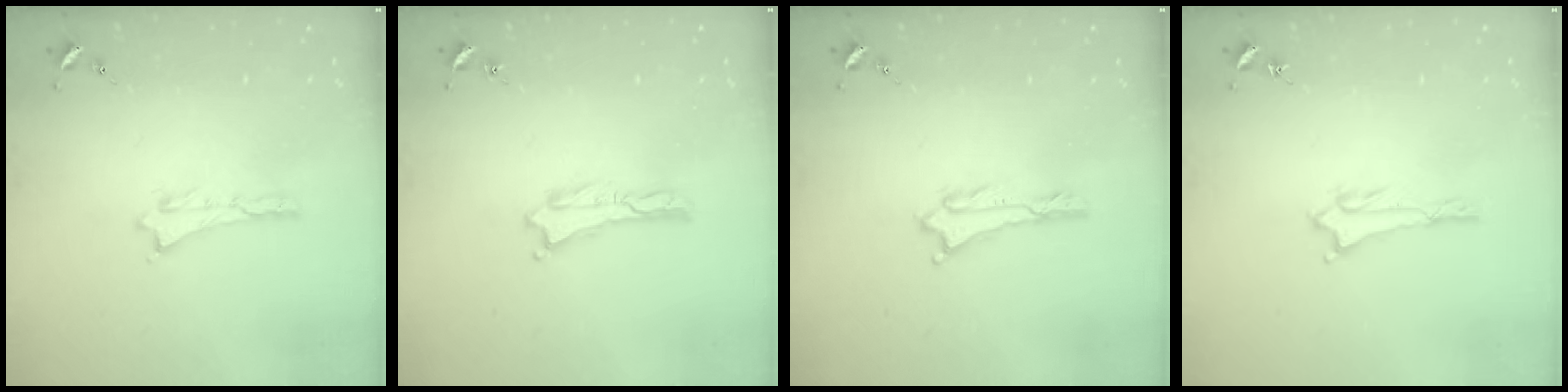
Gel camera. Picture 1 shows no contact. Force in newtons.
{"total": 0.0}
{"total": 0.0}
{"total": 1.0, "press": 0.9, "slide": 0.2}